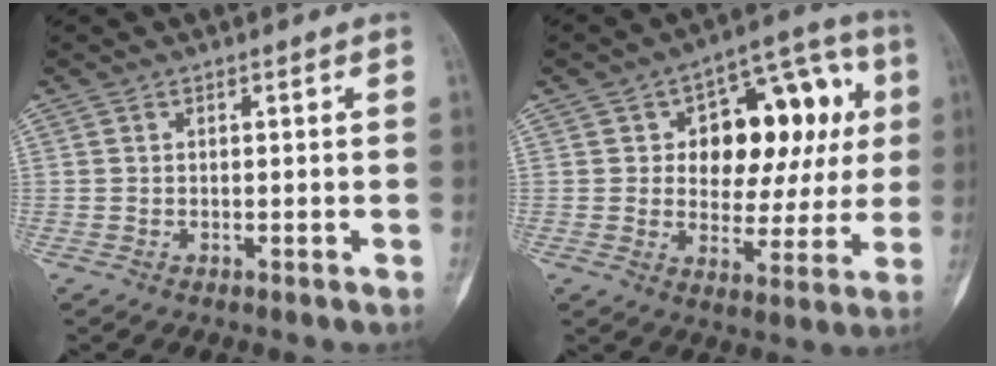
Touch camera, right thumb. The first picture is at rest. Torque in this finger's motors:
{"motor_torque": [0.09, 2.34, 0.72, 0.68, 0.05]}